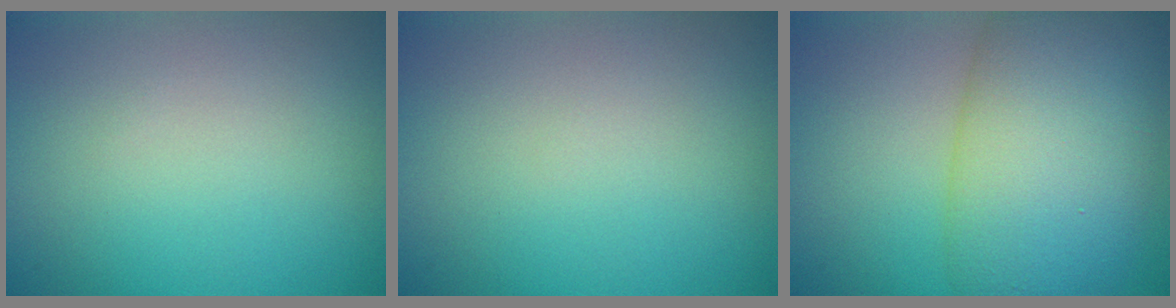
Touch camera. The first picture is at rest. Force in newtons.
{"total": 0.0}
{"total": 10.5, "press": 10.5, "slide": 0.4}